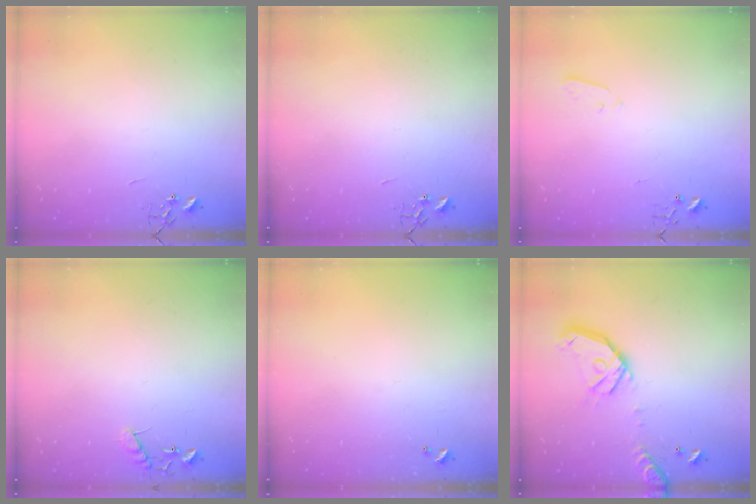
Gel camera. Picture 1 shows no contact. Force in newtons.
{"total": 0.0}
{"total": 2.1, "press": 2.1, "slide": 0.3}
{"total": 8.8, "press": 8.8, "slide": 0.4}
{"total": 0.0}
{"total": 16.2, "press": 16.0, "slide": 2.7}